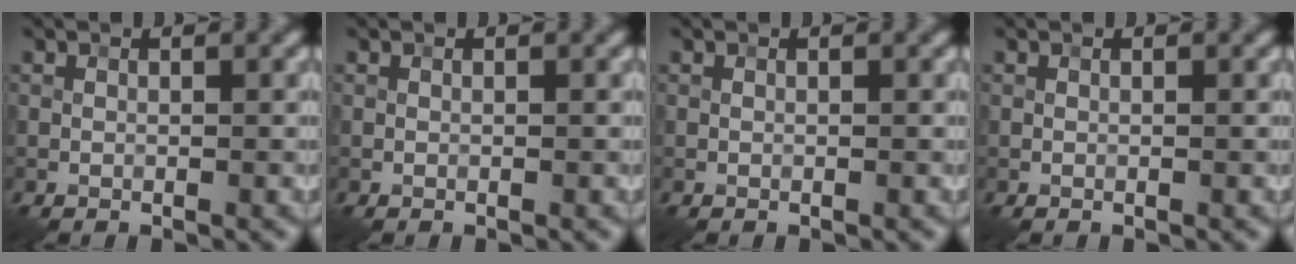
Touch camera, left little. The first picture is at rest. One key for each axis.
{"total": 0.0}
{"total": 0.0}
{"total": 0.0}